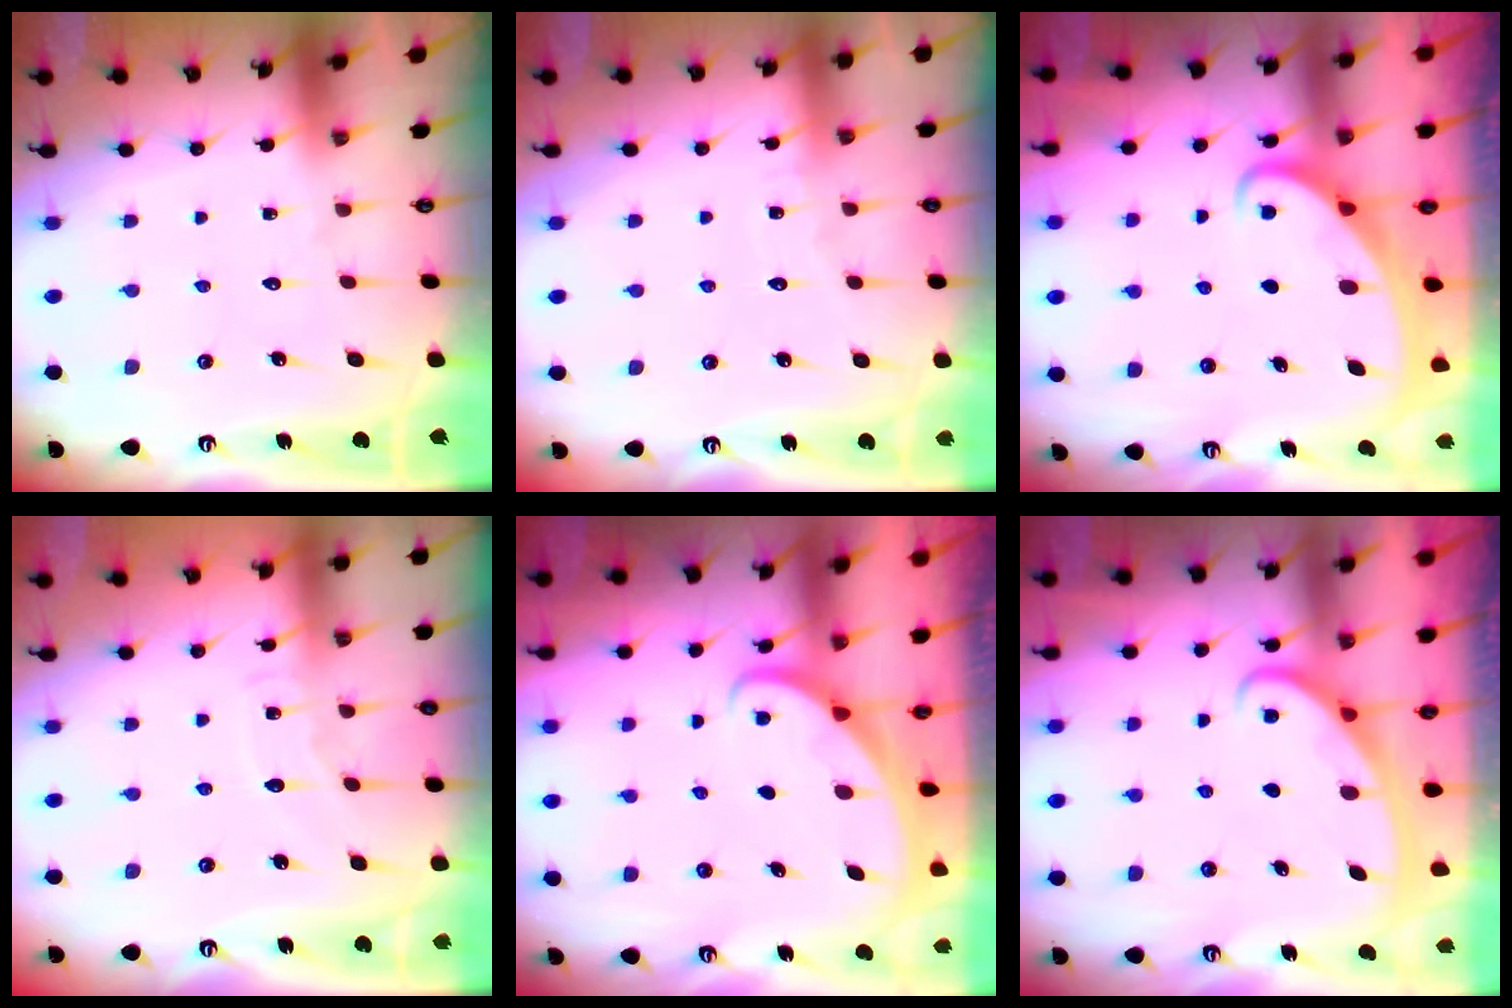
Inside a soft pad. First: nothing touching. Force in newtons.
{"total": 3.4, "press": 3.4, "slide": 0.3}
{"total": 2.2, "press": 2.2, "slide": 0.3}
{"total": 5.0, "press": 4.9, "slide": 0.4}
{"total": 1.2, "press": 1.2, "slide": 0.0}
{"total": 3.0, "press": 2.9, "slide": 0.4}